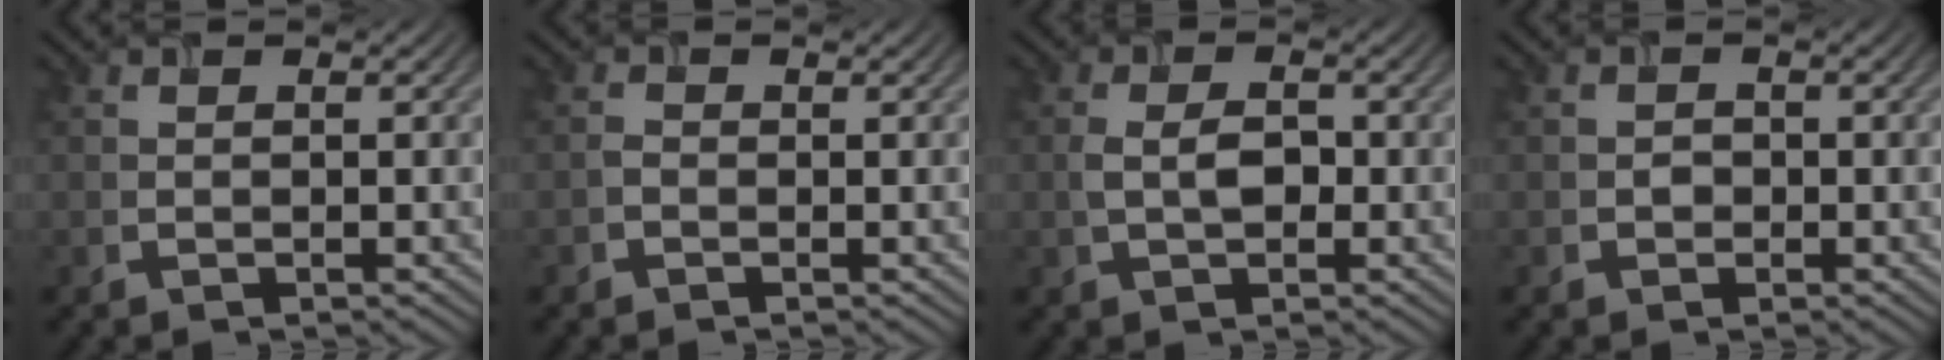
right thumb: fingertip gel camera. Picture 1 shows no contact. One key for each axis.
{"total": 0.8, "fx": -0.5, "fy": 0.4, "fz": 0.4, "tx": -0.008, "ty": 0.001, "tz": -0.013}
{"total": 3.1, "fx": -0.3, "fy": 1.8, "fz": 2.5, "tx": -0.054, "ty": 0.000, "tz": -0.008}
{"total": 1.0, "fx": -0.4, "fy": 0.9, "fz": 0.2, "tx": -0.001, "ty": -0.001, "tz": -0.009}